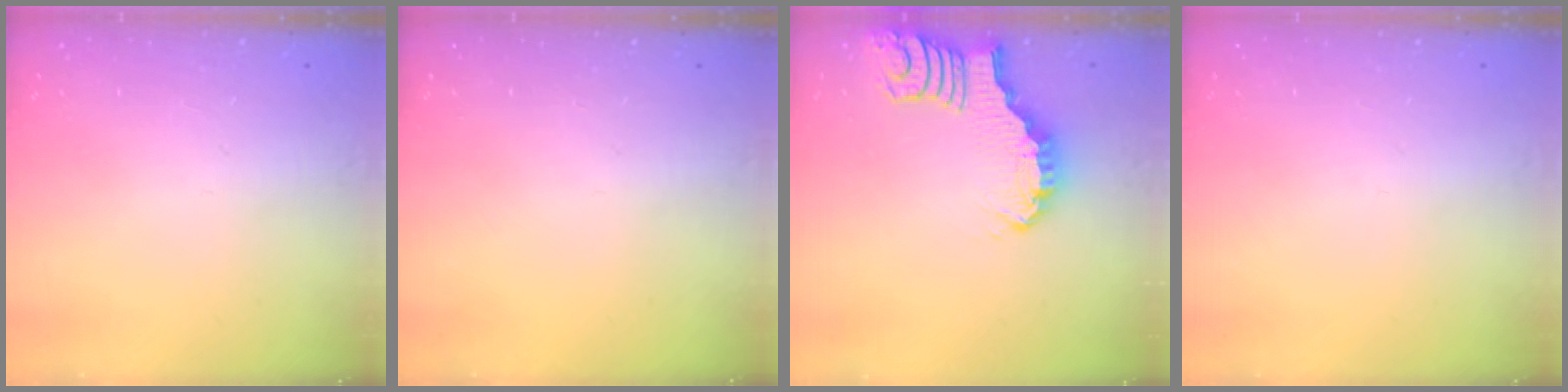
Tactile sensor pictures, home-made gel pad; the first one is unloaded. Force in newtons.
{"total": 0.0}
{"total": 2.7, "press": 2.7, "slide": 0.4}
{"total": 0.0}